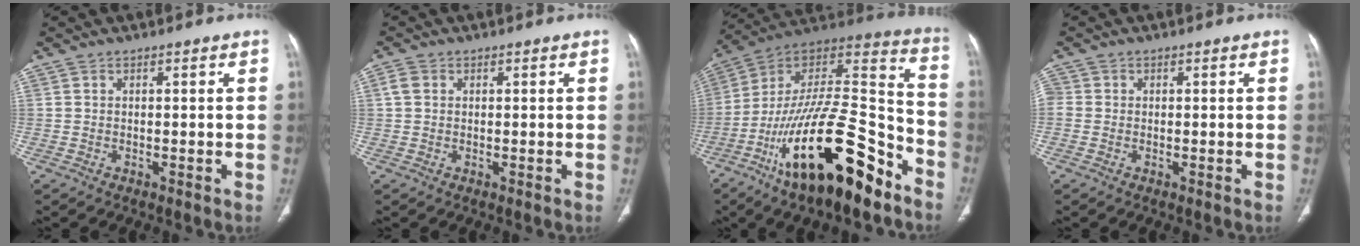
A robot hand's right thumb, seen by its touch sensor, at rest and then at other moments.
{"total": 1.9, "force": [0.4, 1.5, 1.1], "torque": [-0.022, 0.005, 0.008]}
{"total": 28.7, "force": [-15.6, 9.7, 22.1], "torque": [-0.358, 0.078, -0.256]}
{"total": 1.8, "force": [-0.1, 1.6, 0.8], "torque": [-0.015, 0.006, -0.005]}